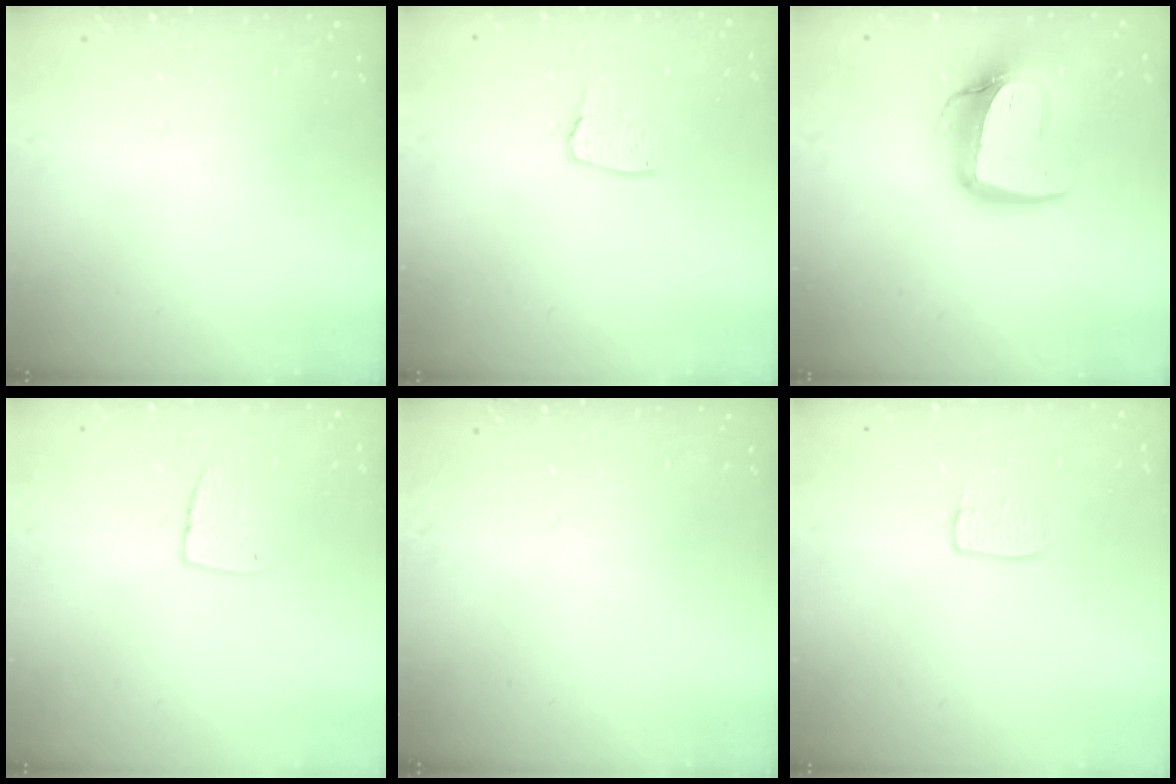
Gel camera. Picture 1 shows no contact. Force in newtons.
{"total": 3.0, "press": 3.0, "slide": 0.2}
{"total": 15.5, "press": 15.4, "slide": 1.8}
{"total": 6.1, "press": 6.1, "slide": 0.4}
{"total": 0.0}
{"total": 5.2, "press": 5.2, "slide": 0.3}